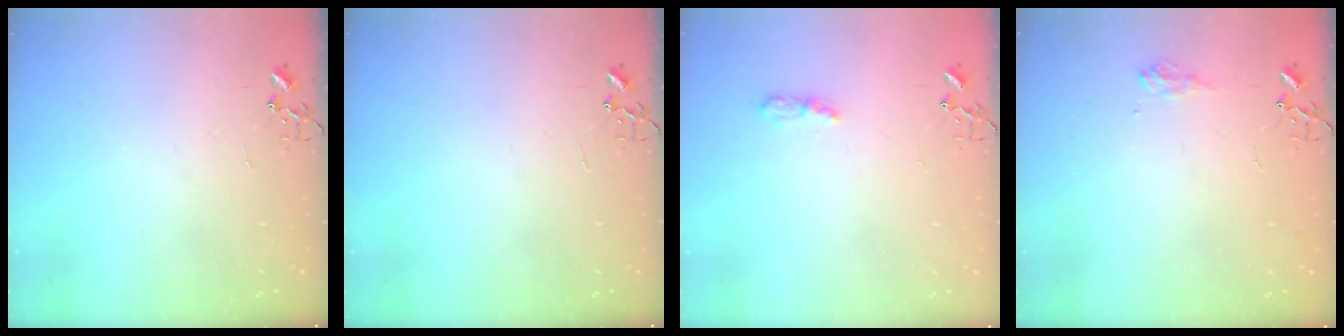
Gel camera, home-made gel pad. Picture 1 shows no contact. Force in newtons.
{"total": 0.0}
{"total": 6.1, "press": 6.1, "slide": 0.5}
{"total": 8.0, "press": 8.0, "slide": 1.0}